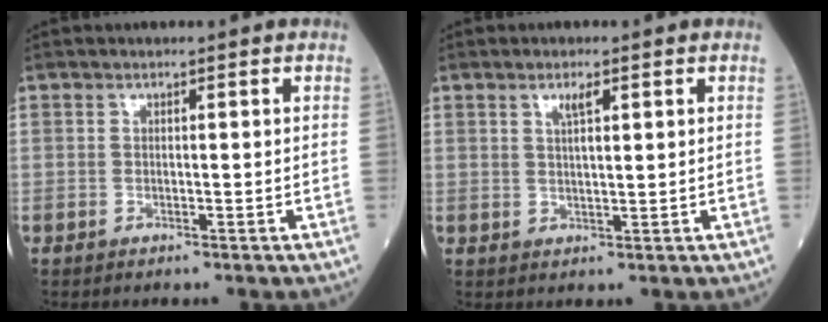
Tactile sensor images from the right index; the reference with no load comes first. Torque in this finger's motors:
{"motor_torque": [-0.02, 0.00, 0.02, 0.00]}